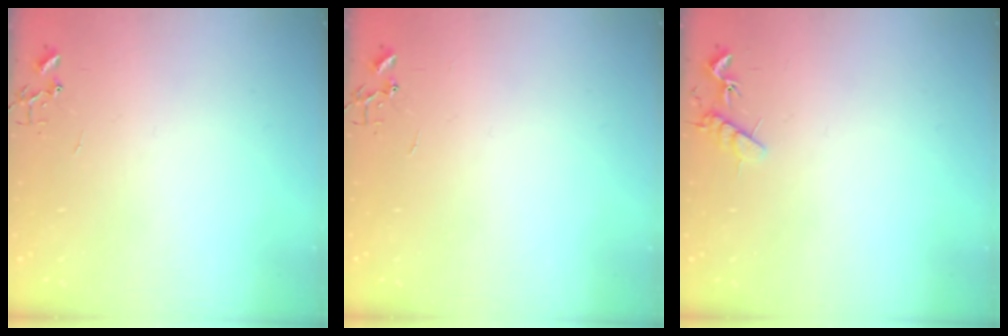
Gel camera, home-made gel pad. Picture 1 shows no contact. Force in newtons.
{"total": 0.0}
{"total": 7.0, "press": 6.9, "slide": 0.6}